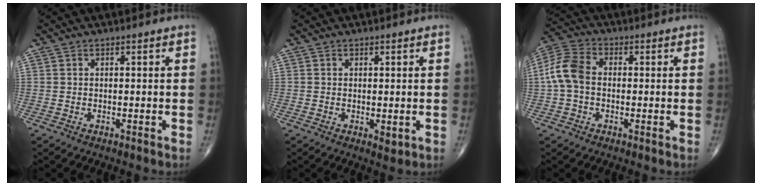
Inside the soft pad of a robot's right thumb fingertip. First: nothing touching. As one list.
[{"total": 1.6, "force": [-0.1, 0.7, 1.4], "torque": [-0.022, -0.007, 0.000]}, {"total": 7.2, "force": [-0.2, 4.9, 5.3], "torque": [-0.114, 0.020, -0.013]}]